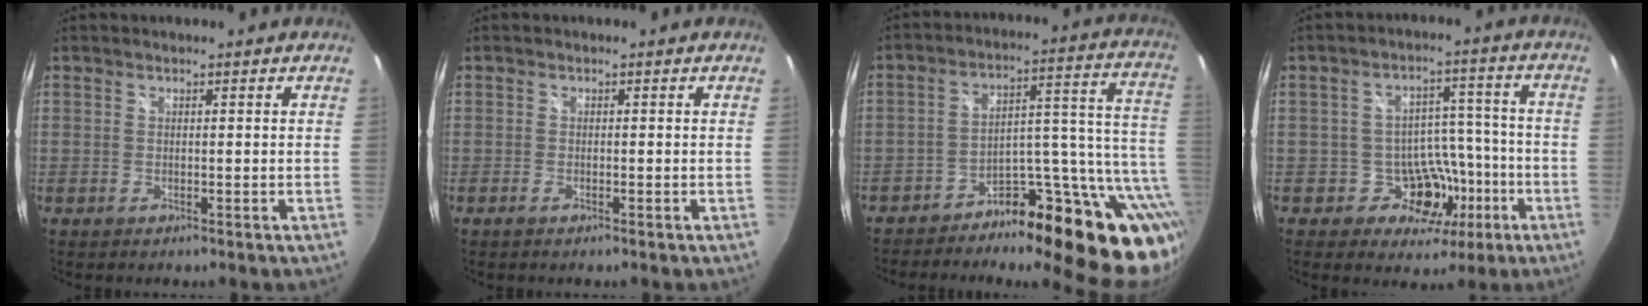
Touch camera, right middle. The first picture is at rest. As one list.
[{"total": 0.8, "force": [-0.6, 0.0, 0.5], "torque": [-0.010, -0.001, -0.014]}, {"total": 18.5, "force": [-10.1, 7.3, 13.7], "torque": [-0.137, 0.019, -0.150]}, {"total": 8.8, "force": [-3.8, 7.3, 2.9], "torque": [-0.047, 0.036, -0.041]}]